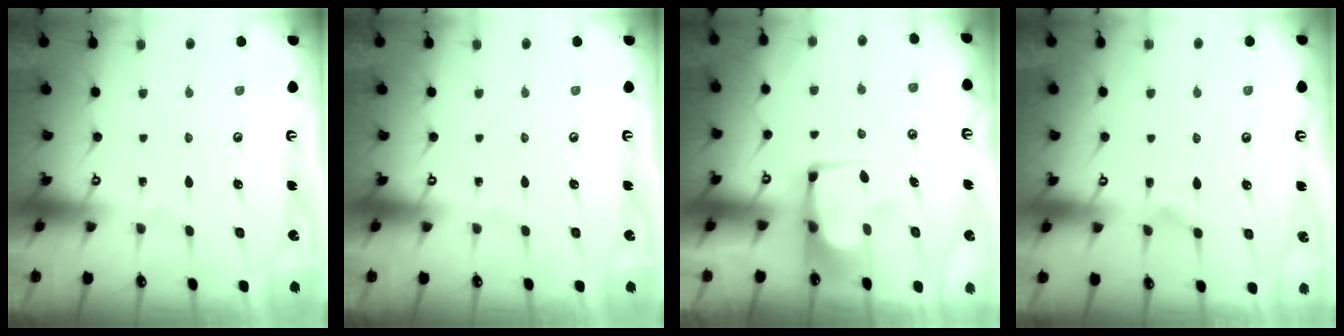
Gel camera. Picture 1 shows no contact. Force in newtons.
{"total": 0.0}
{"total": 2.4, "press": 2.3, "slide": 0.8}
{"total": 1.8, "press": 1.3, "slide": 1.2}